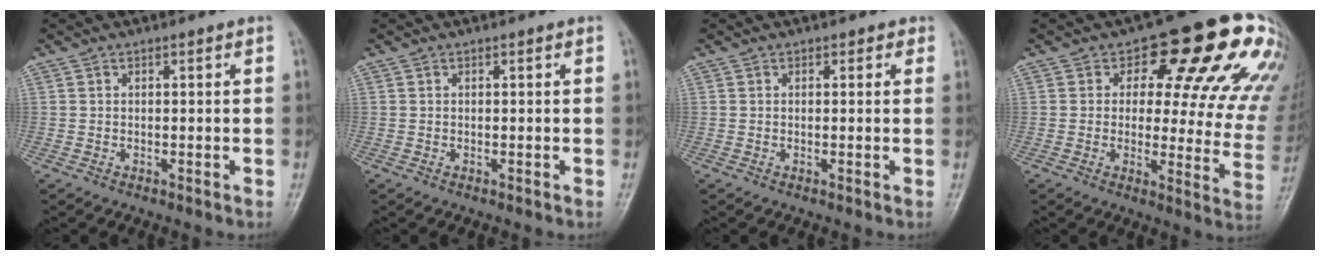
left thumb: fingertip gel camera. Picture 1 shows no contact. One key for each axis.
{"total": 0.0}
{"total": 1.0, "fx": 0.5, "fy": 0.8, "fz": 0.3, "tx": 0.011, "ty": -0.002, "tz": 0.001}
{"total": 20.3, "fx": 10.1, "fy": 9.4, "fz": 14.9, "tx": -0.133, "ty": -0.029, "tz": 0.110}